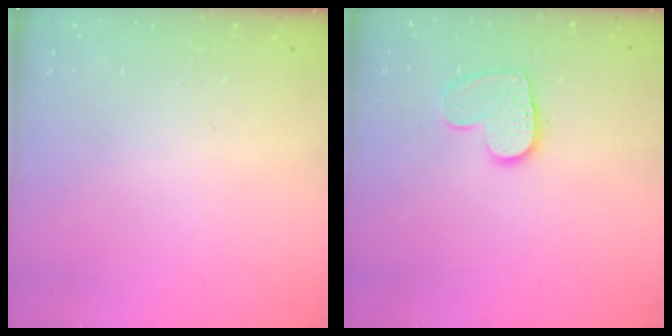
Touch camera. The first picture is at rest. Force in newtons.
{"total": 9.1, "press": 9.1, "slide": 0.2}